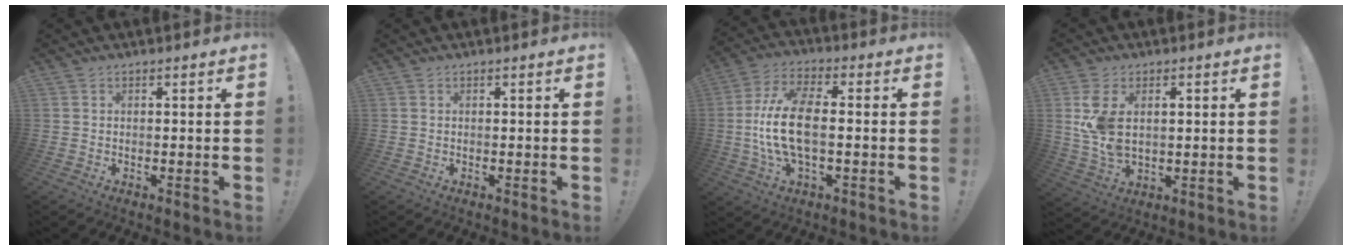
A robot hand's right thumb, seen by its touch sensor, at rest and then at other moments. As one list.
[{"total": 0.0}, {"total": 14.2, "force": [-0.9, 6.3, 12.7], "torque": [-0.264, 0.001, -0.017]}, {"total": 9.1, "force": [2.5, 5.4, 6.9], "torque": [-0.126, -0.019, 0.042]}]